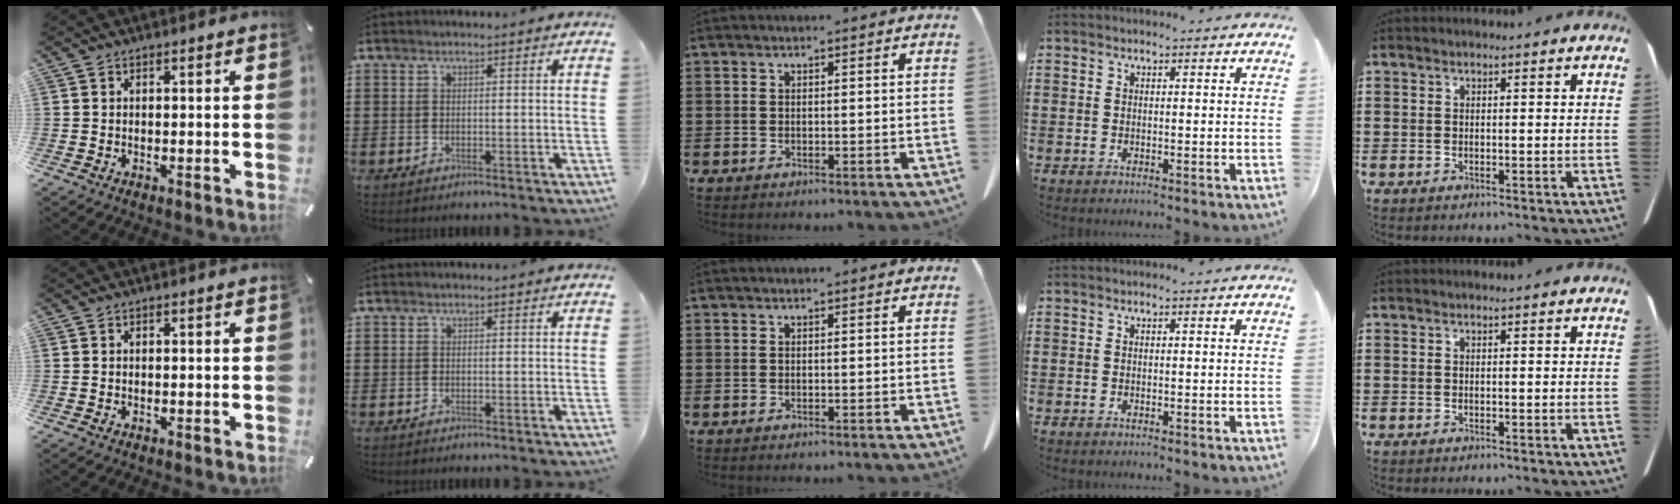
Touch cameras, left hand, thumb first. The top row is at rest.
{}